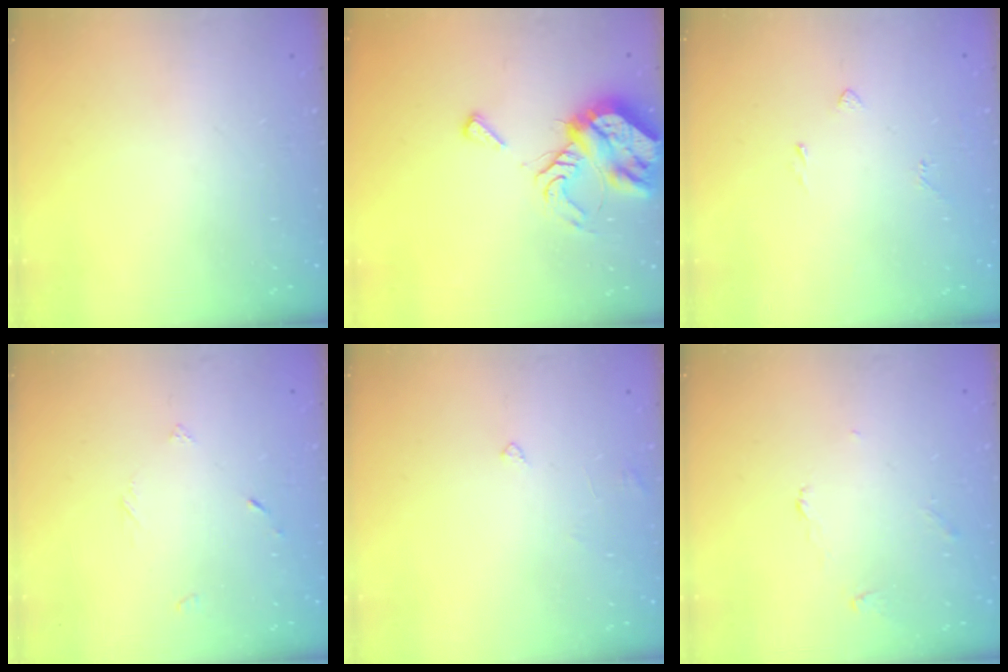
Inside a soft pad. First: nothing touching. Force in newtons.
{"total": 9.4, "press": 9.4, "slide": 1.1}
{"total": 2.0, "press": 1.9, "slide": 0.8}
{"total": 2.0, "press": 2.0, "slide": 0.2}
{"total": 3.0, "press": 3.0, "slide": 0.2}
{"total": 2.5, "press": 2.5, "slide": 0.3}